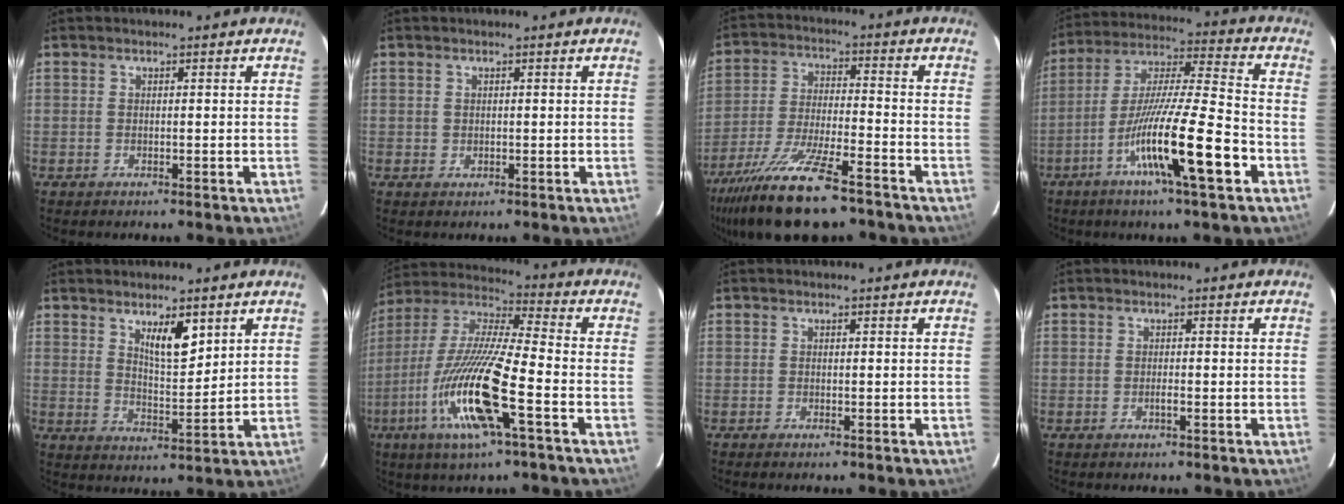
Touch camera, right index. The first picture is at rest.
{"total": 0.7, "force": [0.0, 0.6, 0.3], "torque": [-0.008, 0.000, 0.002]}
{"total": 16.2, "force": [-12.1, 2.3, 10.5], "torque": [-0.197, -0.037, -0.212]}
{"total": 16.7, "force": [-7.0, 0.3, 15.1], "torque": [-0.276, -0.014, -0.126]}
{"total": 6.1, "force": [3.5, 1.7, 4.7], "torque": [-0.082, -0.007, 0.064]}
{"total": 17.4, "force": [-6.2, 1.5, 16.2], "torque": [-0.340, -0.015, -0.120]}
{"total": 0.7, "force": [-0.6, 0.1, 0.4], "torque": [-0.010, -0.002, -0.007]}
{"total": 0.8, "force": [-0.3, 0.0, 0.7], "torque": [-0.015, 0.001, -0.006]}